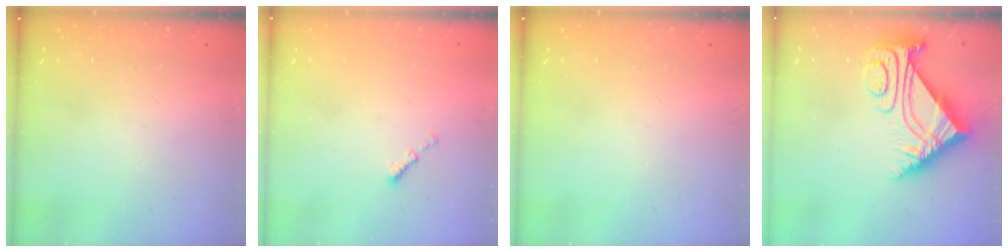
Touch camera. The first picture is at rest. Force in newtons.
{"total": 0.0}
{"total": 0.0}
{"total": 9.5, "press": 9.4, "slide": 1.1}